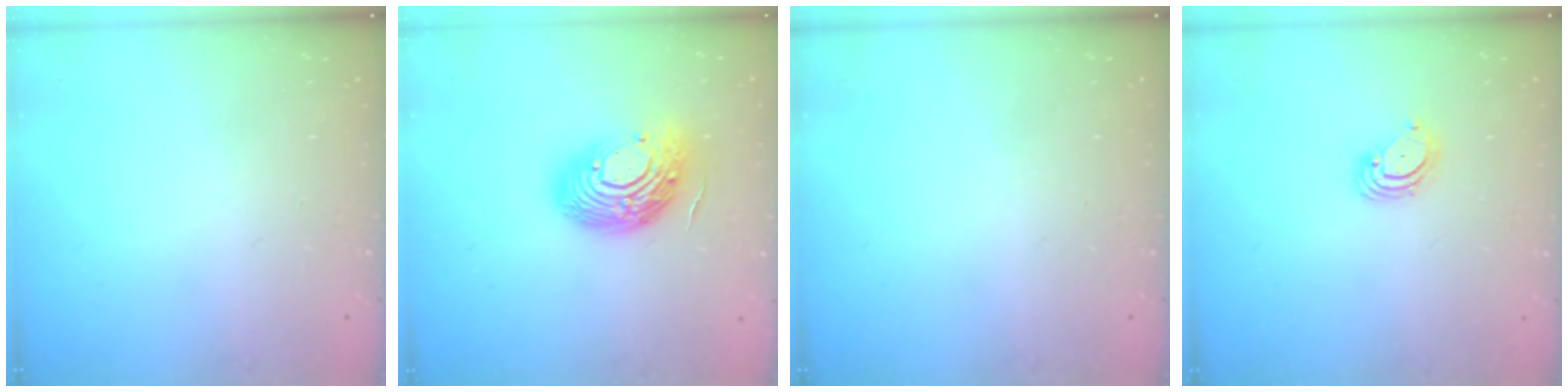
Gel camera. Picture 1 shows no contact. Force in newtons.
{"total": 16.1, "press": 16.1, "slide": 1.3}
{"total": 0.0}
{"total": 3.5, "press": 3.5, "slide": 0.4}